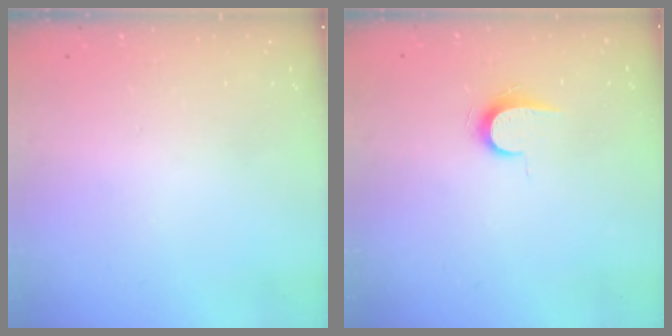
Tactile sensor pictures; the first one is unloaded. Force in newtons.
{"total": 6.6, "press": 6.6, "slide": 0.7}